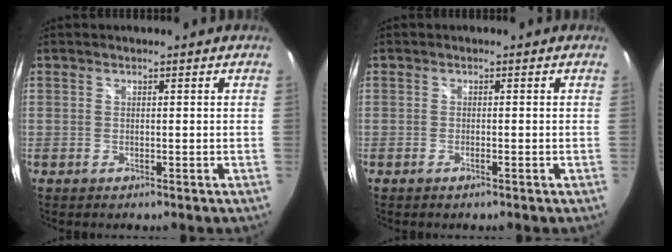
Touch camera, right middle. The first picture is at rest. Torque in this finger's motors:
{"motor_torque": [-0.26, 0.05, 0.03, -0.01]}